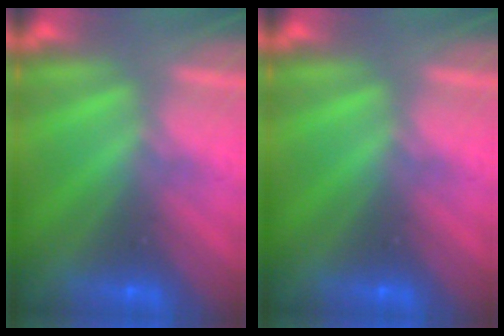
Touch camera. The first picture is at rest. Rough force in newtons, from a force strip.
{"total": 0.0}